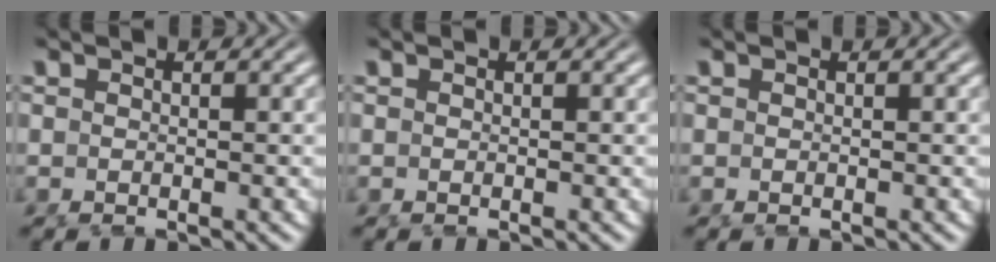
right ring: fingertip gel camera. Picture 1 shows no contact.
{"total": 0.0}
{"total": 0.0}